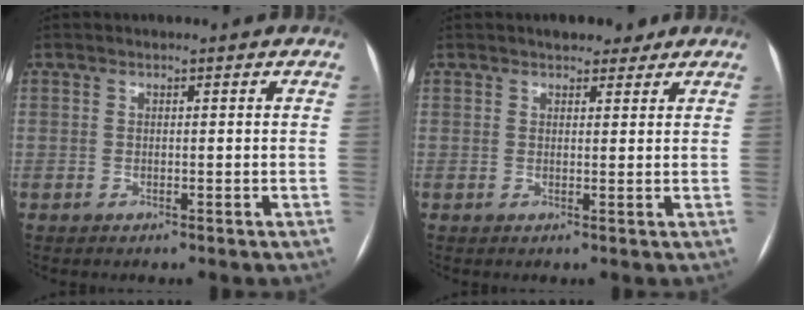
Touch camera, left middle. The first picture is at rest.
{"total": 3.9, "force": [2.9, 1.8, 1.7], "torque": [-0.021, 0.011, 0.042]}